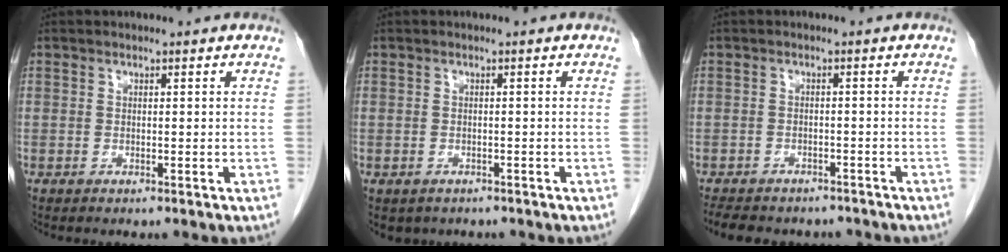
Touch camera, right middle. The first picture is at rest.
{"total": 3.0, "force": [-2.2, 2.0, 0.5], "torque": [-0.006, 0.003, -0.027]}
{"total": 11.4, "force": [-9.6, 4.7, 3.9], "torque": [-0.084, 0.002, -0.120]}